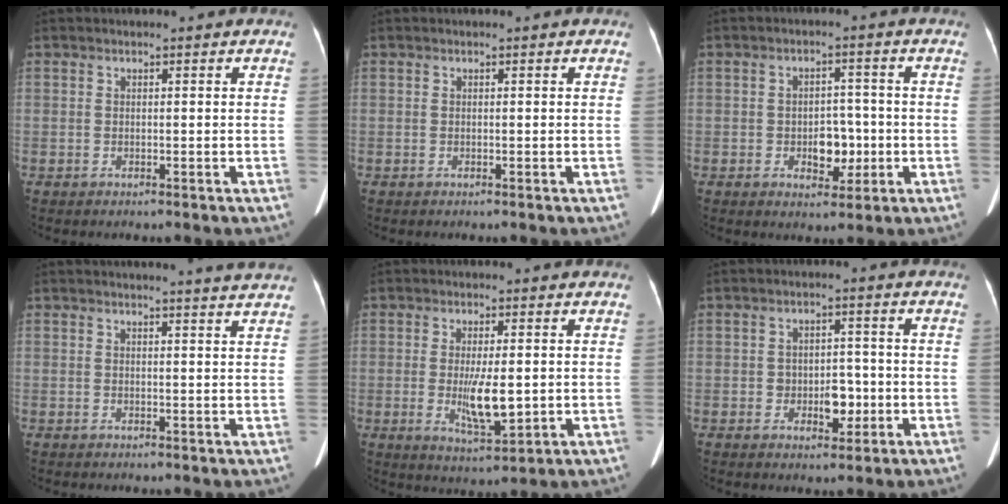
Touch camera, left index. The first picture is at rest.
{"total": 0.0}
{"total": 5.0, "force": [-1.4, 3.2, 3.6], "torque": [-0.050, 0.007, -0.013]}
{"total": 5.3, "force": [5.0, -0.7, 1.7], "torque": [-0.024, -0.003, 0.039]}
{"total": 6.7, "force": [-0.6, 1.8, 6.4], "torque": [-0.117, -0.017, -0.003]}
{"total": 4.5, "force": [-1.3, 3.0, 3.2], "torque": [-0.043, 0.007, -0.012]}